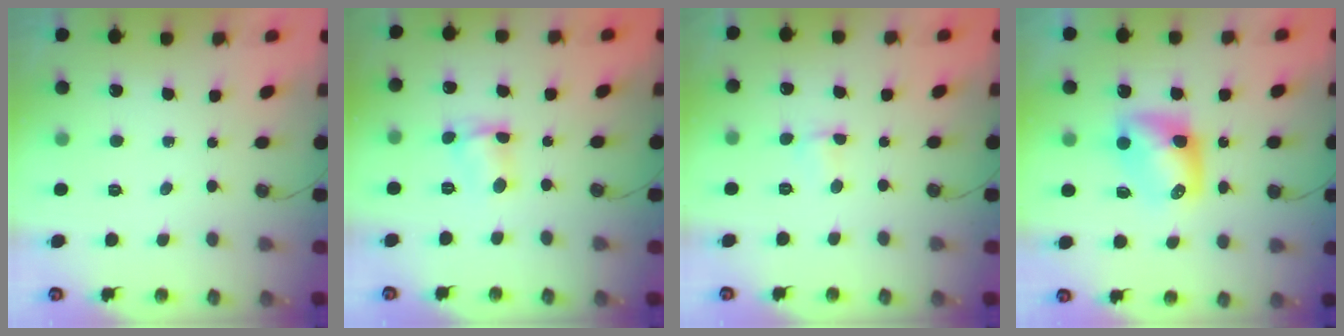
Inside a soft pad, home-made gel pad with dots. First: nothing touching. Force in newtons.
{"total": 3.1, "press": 3.1, "slide": 0.2}
{"total": 1.7, "press": 1.5, "slide": 0.8}
{"total": 9.0, "press": 9.0, "slide": 0.2}